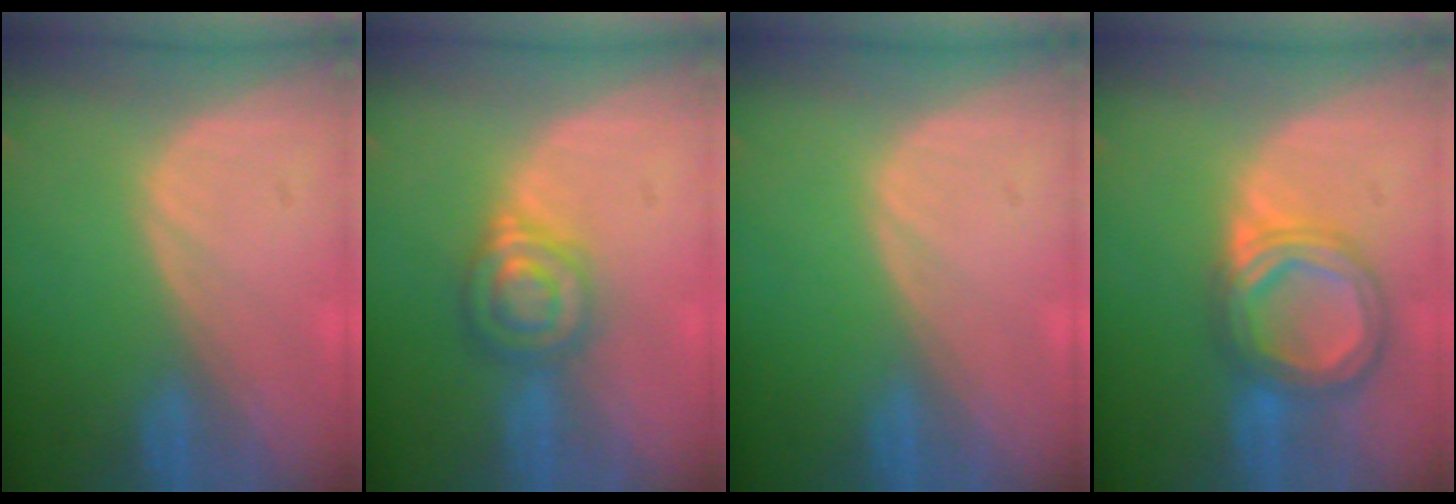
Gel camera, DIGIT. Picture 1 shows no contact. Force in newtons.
{"total": 6.0, "press": 5.7, "slide": 1.7}
{"total": 0.0}
{"total": 7.6, "press": 7.5, "slide": 0.6}